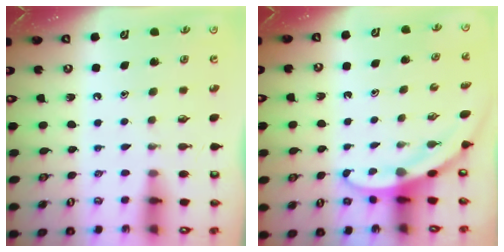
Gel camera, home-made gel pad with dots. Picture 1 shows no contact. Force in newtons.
{"total": 3.2, "press": 3.2, "slide": 0.2}